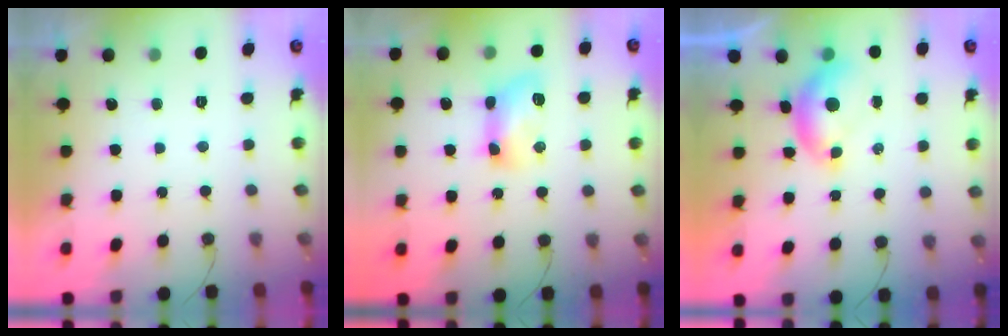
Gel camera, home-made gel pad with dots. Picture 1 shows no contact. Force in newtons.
{"total": 9.7, "press": 9.7, "slide": 0.8}
{"total": 6.3, "press": 6.3, "slide": 0.8}